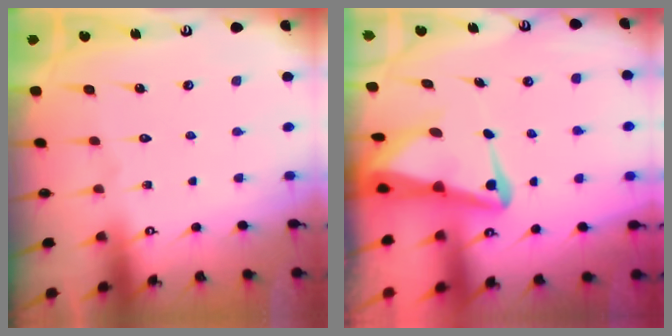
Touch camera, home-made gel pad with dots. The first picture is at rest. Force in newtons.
{"total": 4.9, "press": 4.8, "slide": 0.9}